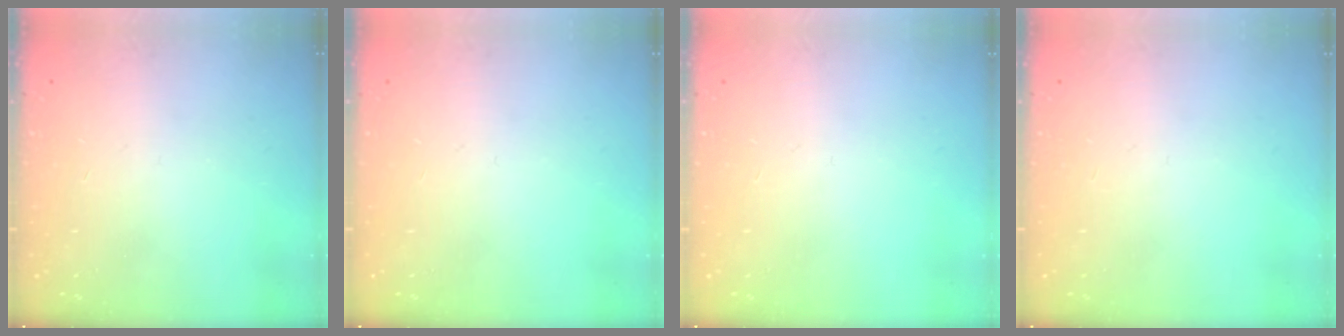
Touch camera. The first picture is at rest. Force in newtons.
{"total": 0.0}
{"total": 0.0}
{"total": 0.0}